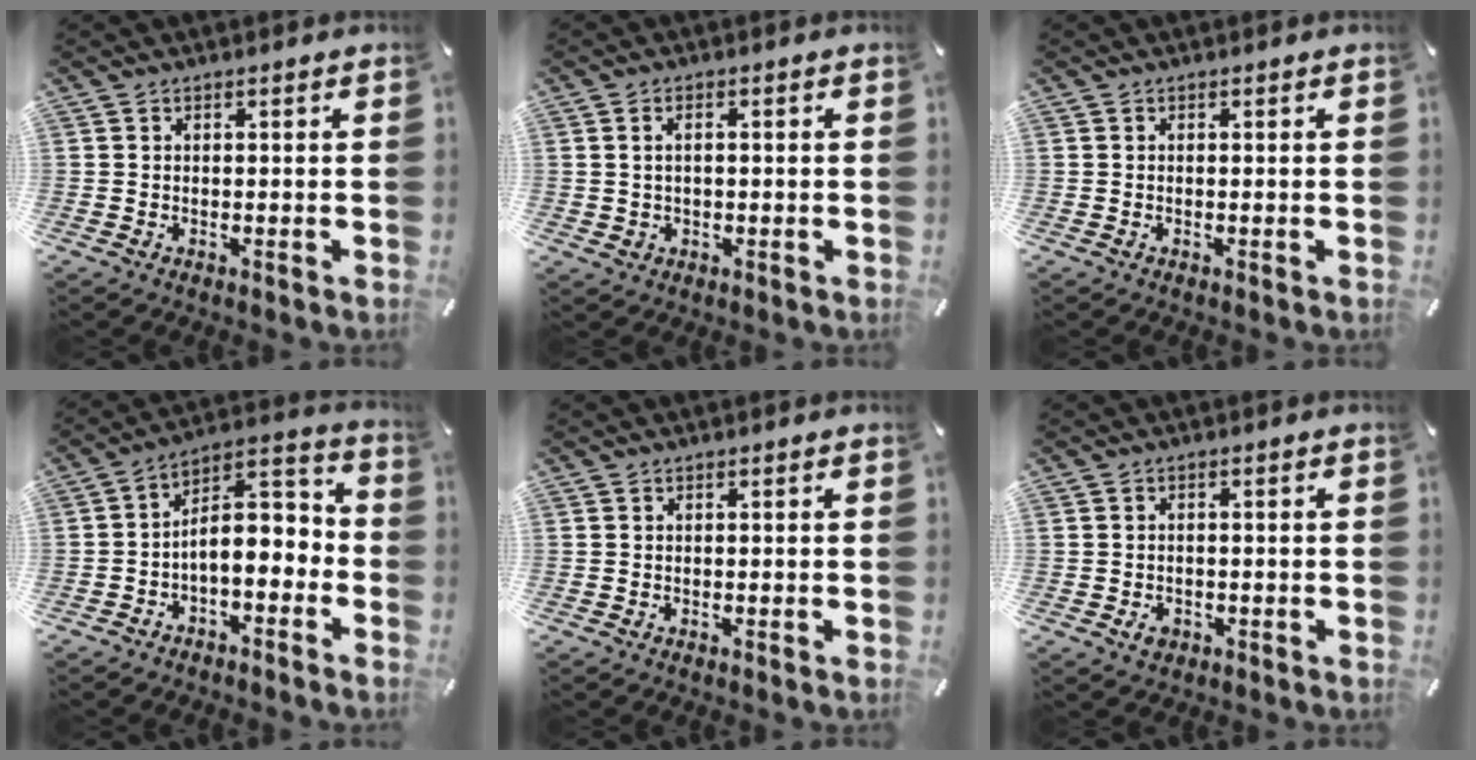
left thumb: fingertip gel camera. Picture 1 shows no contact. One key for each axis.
{"total": 2.9, "fx": 0.4, "fy": 2.1, "fz": 1.9, "tx": -0.032, "ty": 0.005, "tz": 0.002}
{"total": 0.0}
{"total": 8.4, "fx": -2.0, "fy": 5.7, "fz": 5.8, "tx": -0.090, "ty": -0.002, "tz": -0.036}
{"total": 0.0}
{"total": 2.4, "fx": -1.0, "fy": 1.8, "fz": 1.2, "tx": -0.028, "ty": 0.004, "tz": -0.022}